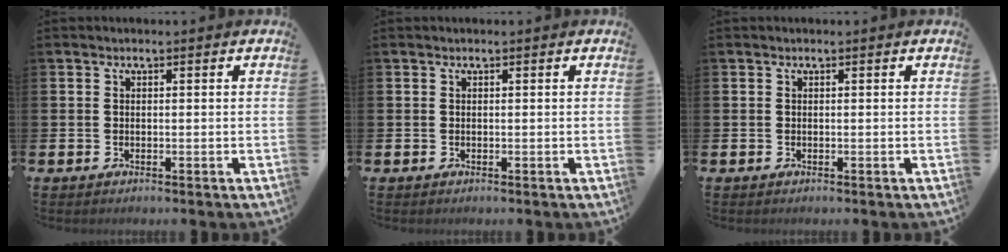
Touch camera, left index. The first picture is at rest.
{"total": 0.0}
{"total": 0.0}